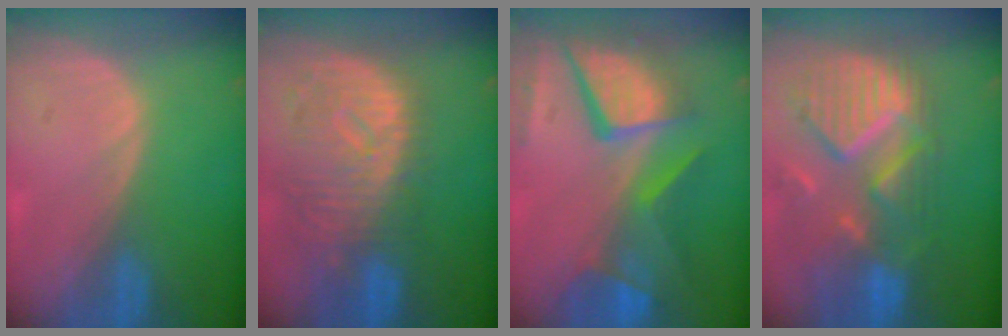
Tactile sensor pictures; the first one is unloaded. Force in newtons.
{"total": 11.4, "press": 10.0, "slide": 5.5}
{"total": 12.1, "press": 9.9, "slide": 6.9}
{"total": 12.0, "press": 10.5, "slide": 5.8}